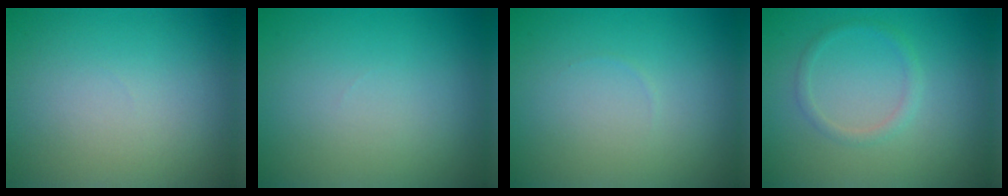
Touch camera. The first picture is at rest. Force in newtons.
{"total": 0.0}
{"total": 0.0}
{"total": 1.3, "press": 1.2, "slide": 0.0}